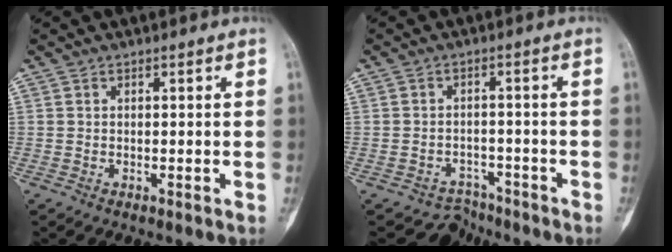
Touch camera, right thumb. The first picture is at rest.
{"total": 4.1, "force": [-3.4, 1.4, -1.9], "torque": [0.034, 0.046, -0.051]}